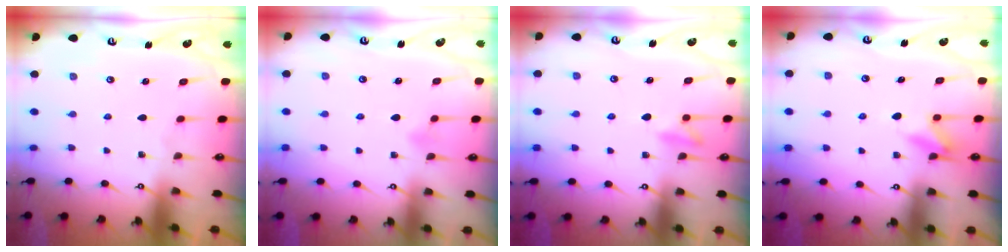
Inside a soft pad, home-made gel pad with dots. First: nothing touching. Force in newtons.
{"total": 3.6, "press": 3.5, "slide": 0.4}
{"total": 9.4, "press": 9.3, "slide": 1.6}
{"total": 8.5, "press": 8.4, "slide": 1.1}